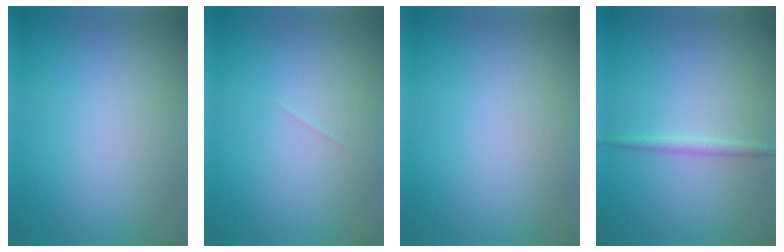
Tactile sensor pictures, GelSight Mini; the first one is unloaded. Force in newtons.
{"total": 0.0}
{"total": 0.0}
{"total": 1.1, "press": 1.1, "slide": 0.0}